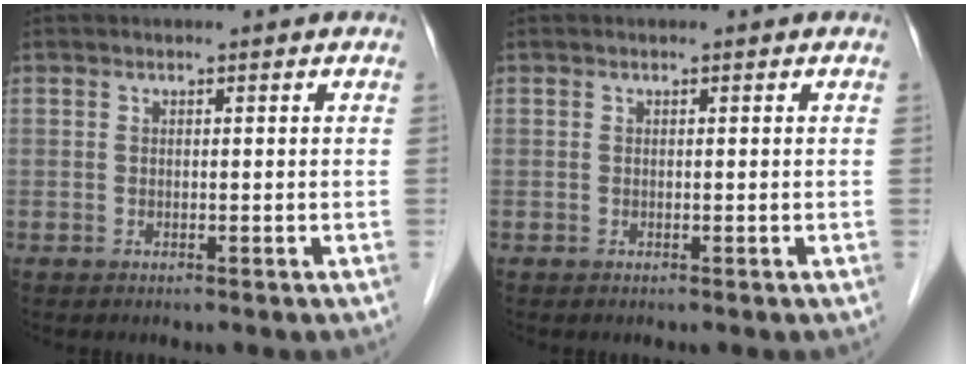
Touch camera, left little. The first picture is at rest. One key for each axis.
{"total": 0.0}